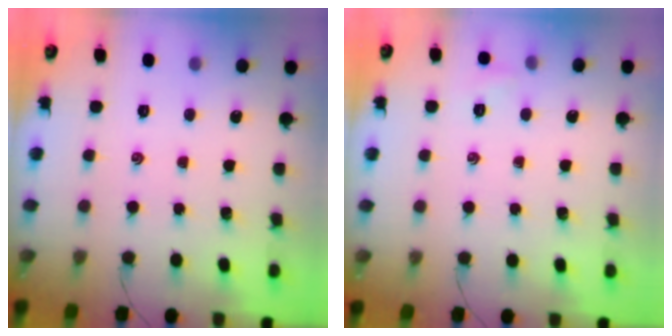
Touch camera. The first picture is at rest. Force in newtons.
{"total": 3.5, "press": 3.3, "slide": 1.2}